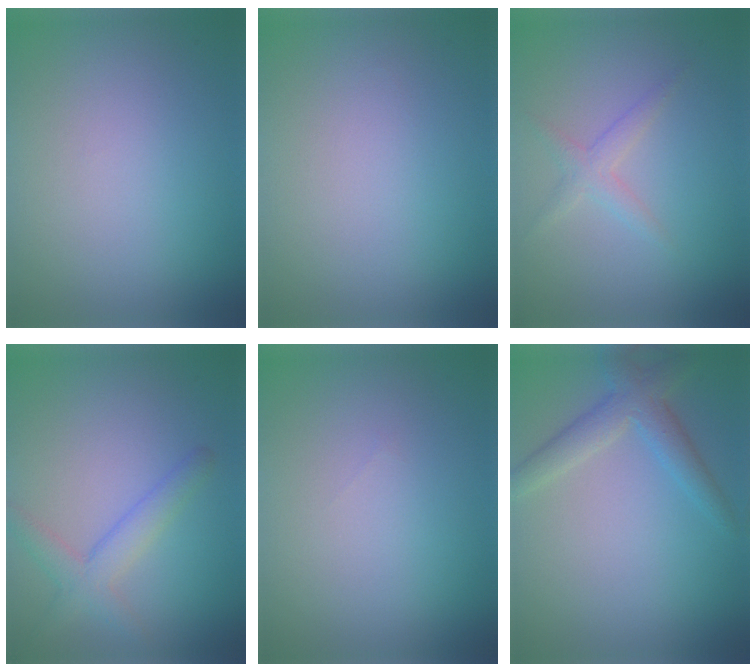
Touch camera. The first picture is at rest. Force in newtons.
{"total": 0.0}
{"total": 1.7, "press": 1.7, "slide": 0.1}
{"total": 3.0, "press": 3.0, "slide": 0.2}
{"total": 0.0}
{"total": 3.2, "press": 3.2, "slide": 0.1}